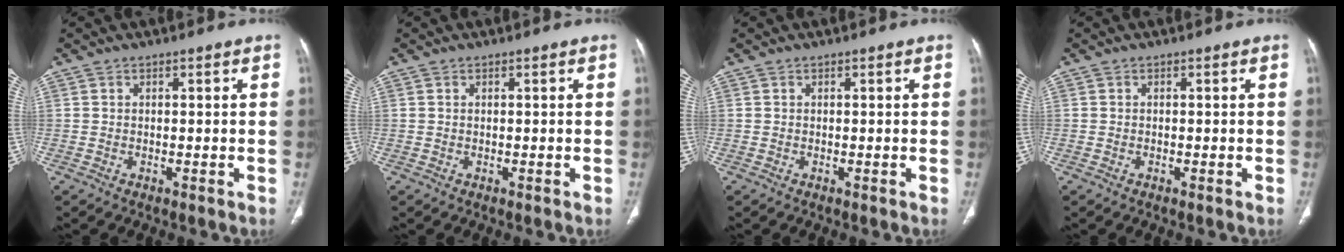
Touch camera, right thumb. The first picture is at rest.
{"total": 0.0}
{"total": 0.0}
{"total": 0.0}